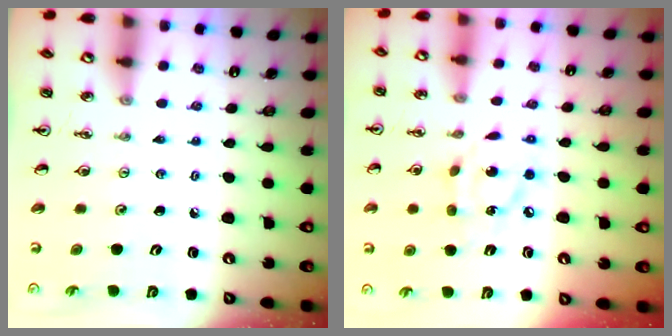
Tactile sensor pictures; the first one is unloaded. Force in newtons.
{"total": 10.1, "press": 10.1, "slide": 0.6}